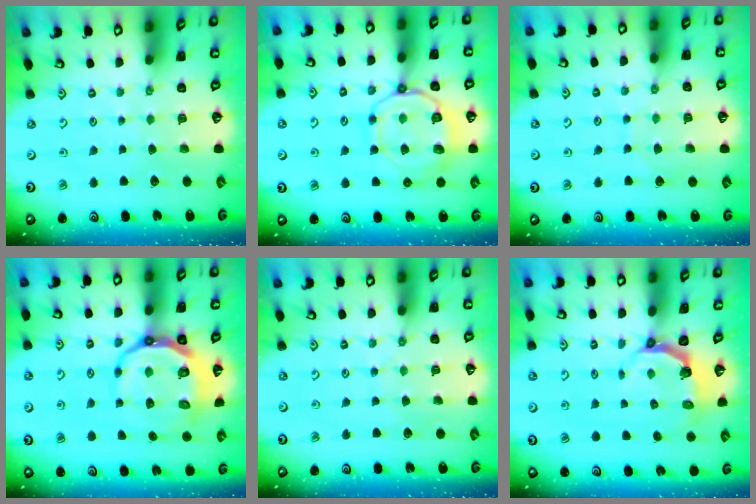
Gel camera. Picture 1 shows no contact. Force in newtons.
{"total": 13.5, "press": 13.4, "slide": 1.3}
{"total": 5.3, "press": 5.3, "slide": 0.7}
{"total": 14.6, "press": 14.2, "slide": 3.3}
{"total": 4.7, "press": 4.7, "slide": 0.4}
{"total": 4.4, "press": 2.9, "slide": 3.3}